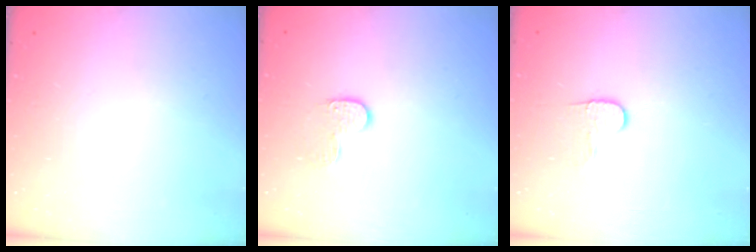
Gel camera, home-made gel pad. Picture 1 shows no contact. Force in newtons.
{"total": 6.1, "press": 6.1, "slide": 0.2}
{"total": 4.9, "press": 4.9, "slide": 0.5}